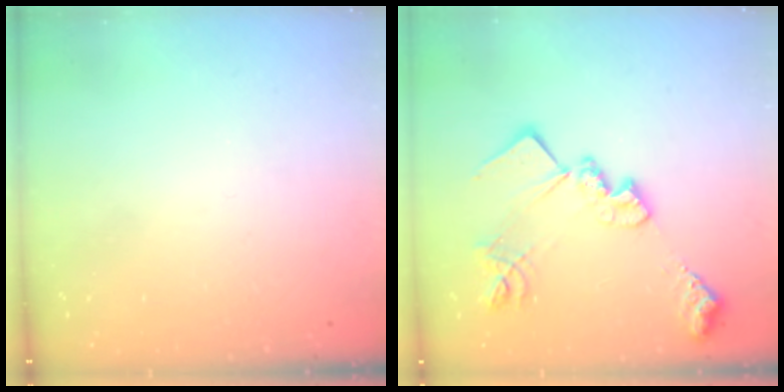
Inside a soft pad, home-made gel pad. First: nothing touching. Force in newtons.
{"total": 21.0, "press": 21.0, "slide": 1.4}